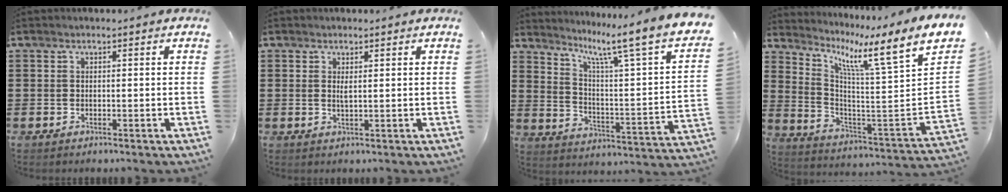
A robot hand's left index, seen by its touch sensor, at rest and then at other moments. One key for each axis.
{"total": 1.2, "fx": 0.7, "fy": 0.3, "fz": 0.9, "tx": -0.021, "ty": 0.002, "tz": 0.011}
{"total": 7.7, "fx": 5.5, "fy": -0.4, "fz": 5.3, "tx": -0.104, "ty": -0.058, "tz": 0.070}
{"total": 6.9, "fx": 3.9, "fy": -0.5, "fz": 5.7, "tx": -0.106, "ty": -0.057, "tz": 0.041}